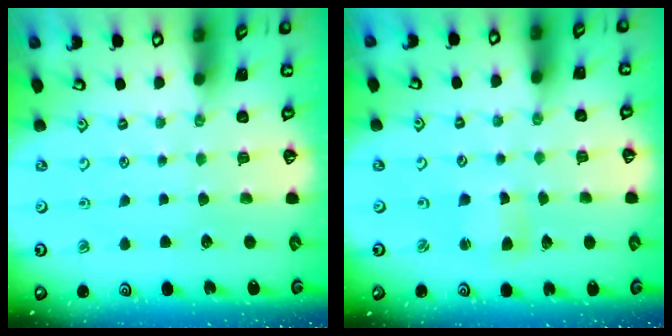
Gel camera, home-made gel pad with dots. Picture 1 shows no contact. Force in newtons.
{"total": 2.4, "press": 2.4, "slide": 0.2}